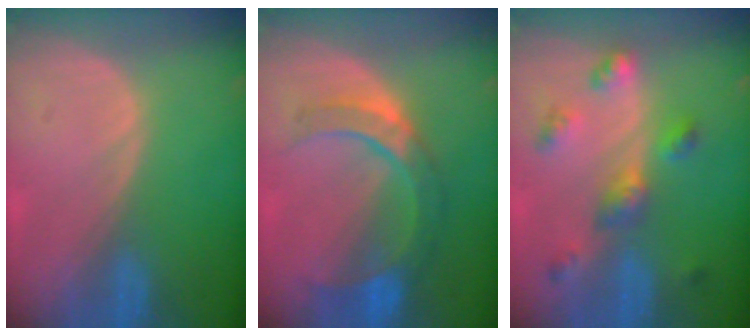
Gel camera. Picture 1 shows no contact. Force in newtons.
{"total": 7.4, "press": 7.3, "slide": 1.0}
{"total": 6.3, "press": 5.7, "slide": 2.7}